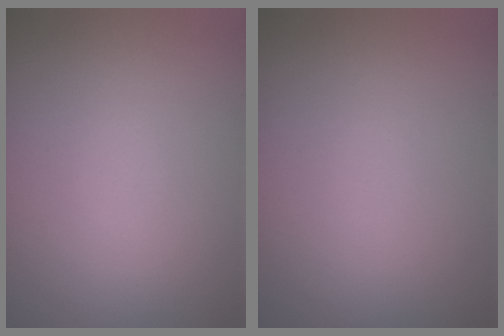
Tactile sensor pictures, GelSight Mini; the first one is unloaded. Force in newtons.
{"total": 0.0}